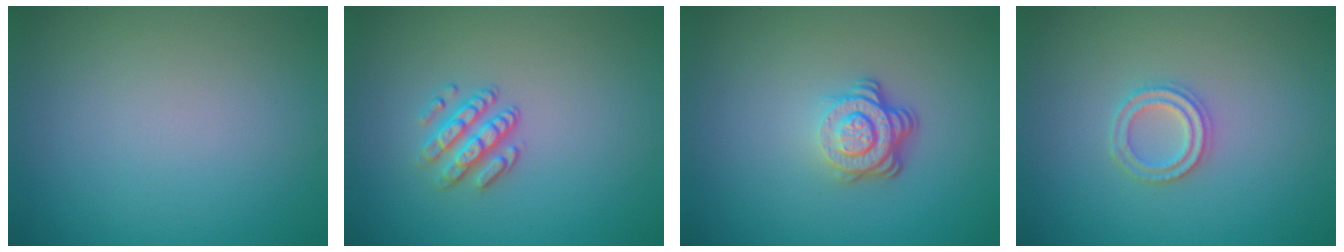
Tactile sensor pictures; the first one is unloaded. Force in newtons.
{"total": 2.7, "press": 2.4, "slide": 1.2}
{"total": 3.9, "press": 2.7, "slide": 2.8}
{"total": 2.2, "press": 2.2, "slide": 0.5}